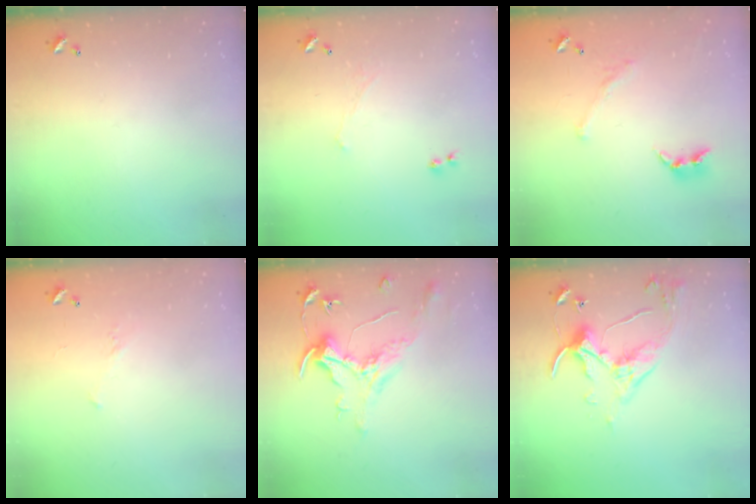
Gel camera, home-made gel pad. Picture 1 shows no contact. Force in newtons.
{"total": 1.1, "press": 0.7, "slide": 0.9}
{"total": 1.6, "press": 1.1, "slide": 1.1}
{"total": 4.8, "press": 4.7, "slide": 0.9}
{"total": 1.6, "press": 1.4, "slide": 0.7}
{"total": 6.7, "press": 6.6, "slide": 1.1}